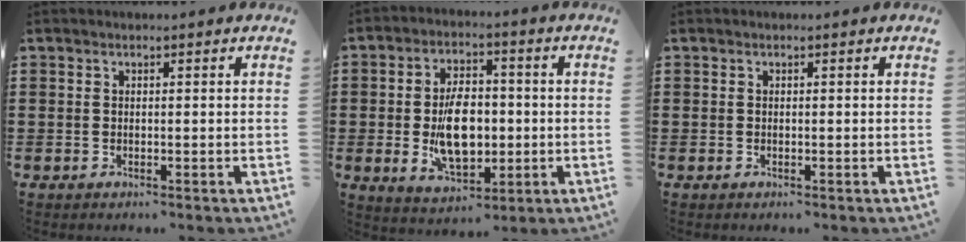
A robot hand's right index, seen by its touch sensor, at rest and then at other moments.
{"total": 9.8, "force": [-1.2, 5.6, 8.0], "torque": [-0.151, 0.001, -0.025]}
{"total": 0.0}